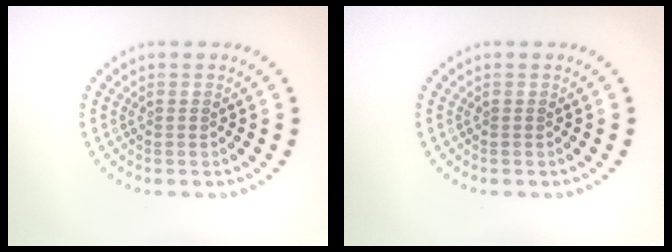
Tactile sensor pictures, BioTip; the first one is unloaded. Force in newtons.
{"total": 0.0}